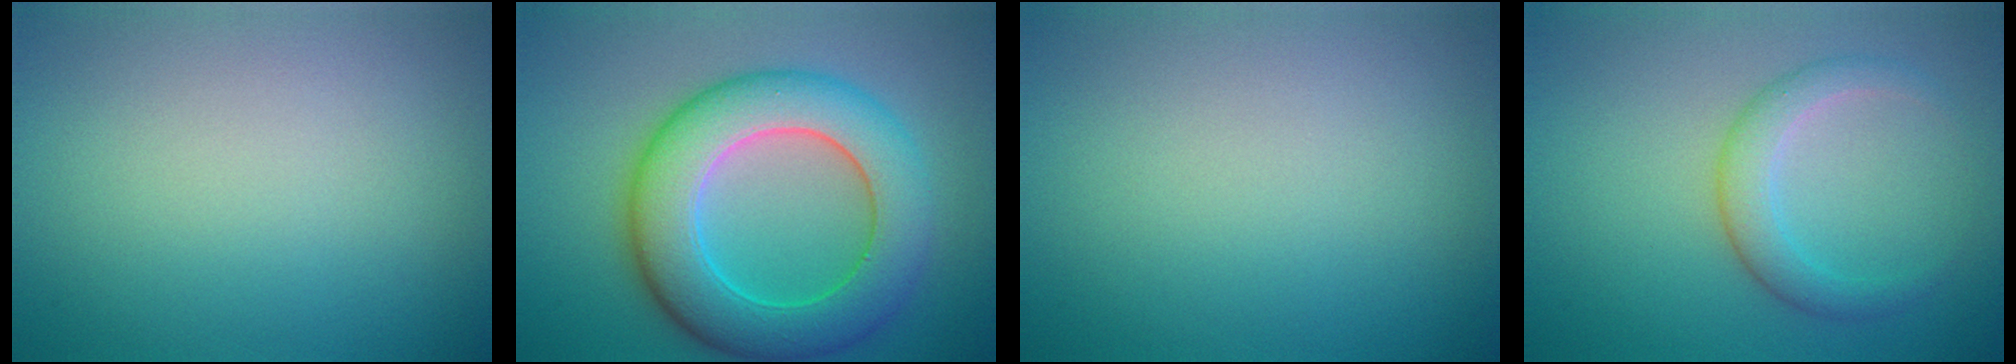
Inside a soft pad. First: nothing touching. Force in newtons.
{"total": 9.2, "press": 9.2, "slide": 0.2}
{"total": 0.0}
{"total": 2.7, "press": 2.7, "slide": 0.2}